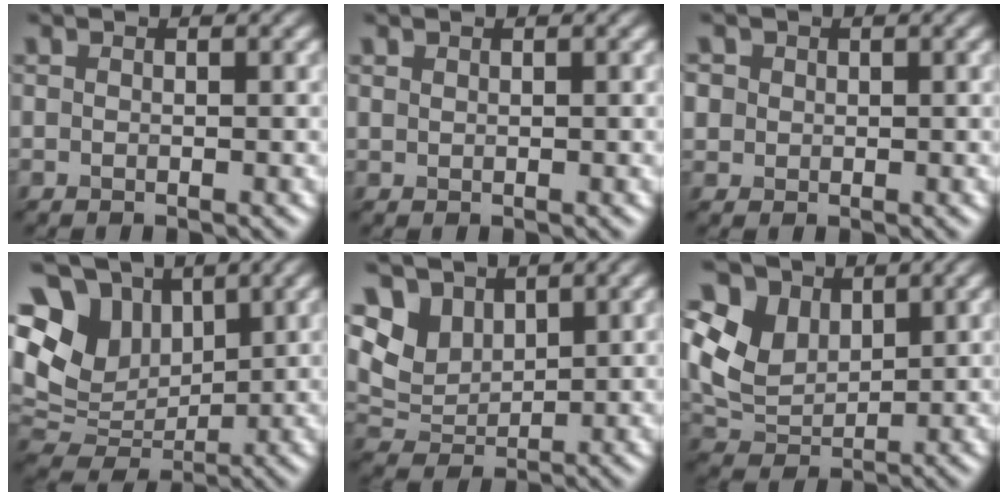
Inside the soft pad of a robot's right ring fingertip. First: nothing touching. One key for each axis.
{"total": 0.9, "fx": 0.2, "fy": -0.5, "fz": -0.7, "tx": 0.006, "ty": 0.003, "tz": 0.014}
{"total": 1.3, "fx": 0.6, "fy": 1.1, "fz": -0.3, "tx": 0.000, "ty": 0.014, "tz": 0.012}
{"total": 10.0, "fx": 4.8, "fy": 7.1, "fz": 5.1, "tx": -0.130, "ty": 0.036, "tz": 0.092}
{"total": 3.6, "fx": 3.1, "fy": 1.9, "fz": 0.4, "tx": -0.032, "ty": -0.004, "tz": 0.087}
{"total": 5.7, "fx": 3.1, "fy": 3.9, "fz": 2.8, "tx": -0.104, "ty": 0.027, "tz": 0.079}